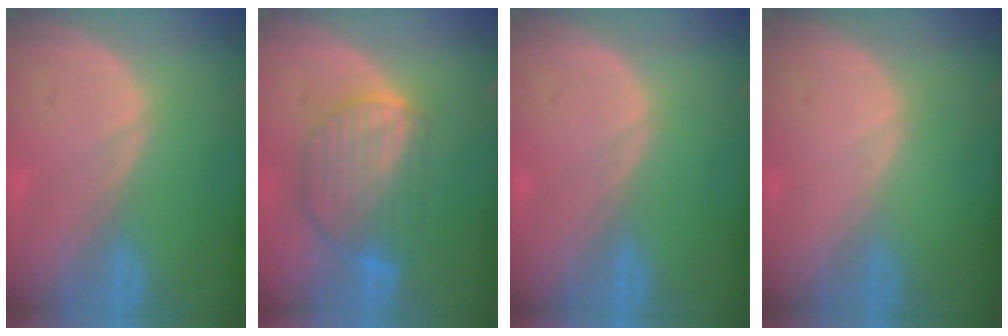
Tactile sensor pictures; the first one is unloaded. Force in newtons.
{"total": 8.8, "press": 7.7, "slide": 4.2}
{"total": 0.0}
{"total": 0.0}